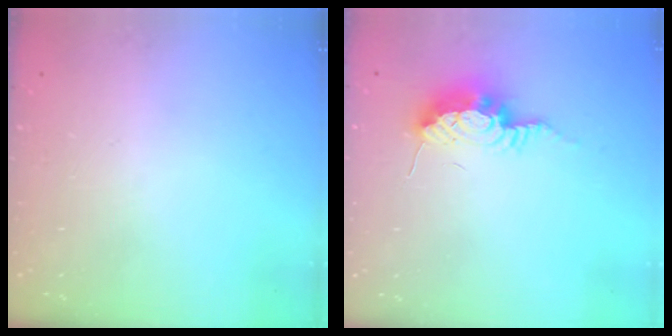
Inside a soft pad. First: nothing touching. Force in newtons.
{"total": 9.1, "press": 9.1, "slide": 0.8}